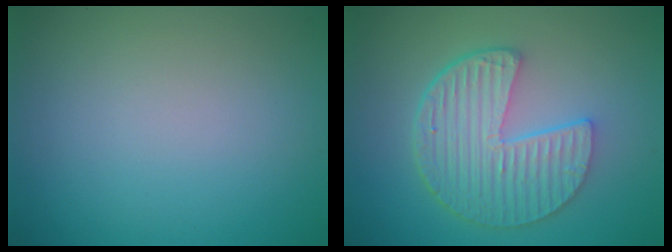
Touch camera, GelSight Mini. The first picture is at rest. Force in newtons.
{"total": 6.3, "press": 4.6, "slide": 4.4}